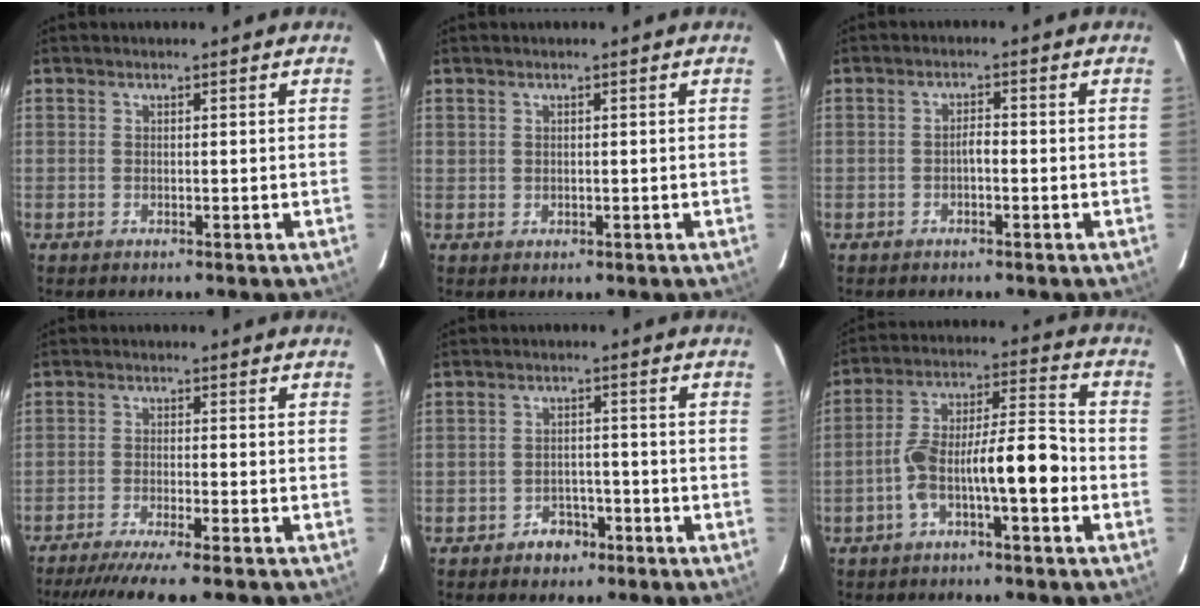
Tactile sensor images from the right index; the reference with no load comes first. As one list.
[{"total": 0.6, "force": [0.3, 0.5, 0.2], "torque": [-0.002, -0.001, 0.005]}, {"total": 1.7, "force": [-0.6, 0.5, 1.5], "torque": [-0.024, 0.005, -0.011]}, {"total": 11.8, "force": [-10.0, -0.3, 6.2], "torque": [-0.078, -0.029, -0.153]}, {"total": 3.7, "force": [-2.3, 2.6, 1.2], "torque": [-0.013, 0.009, -0.031]}, {"total": 11.6, "force": [-3.9, 2.1, 10.7], "torque": [-0.191, 0.034, -0.063]}]